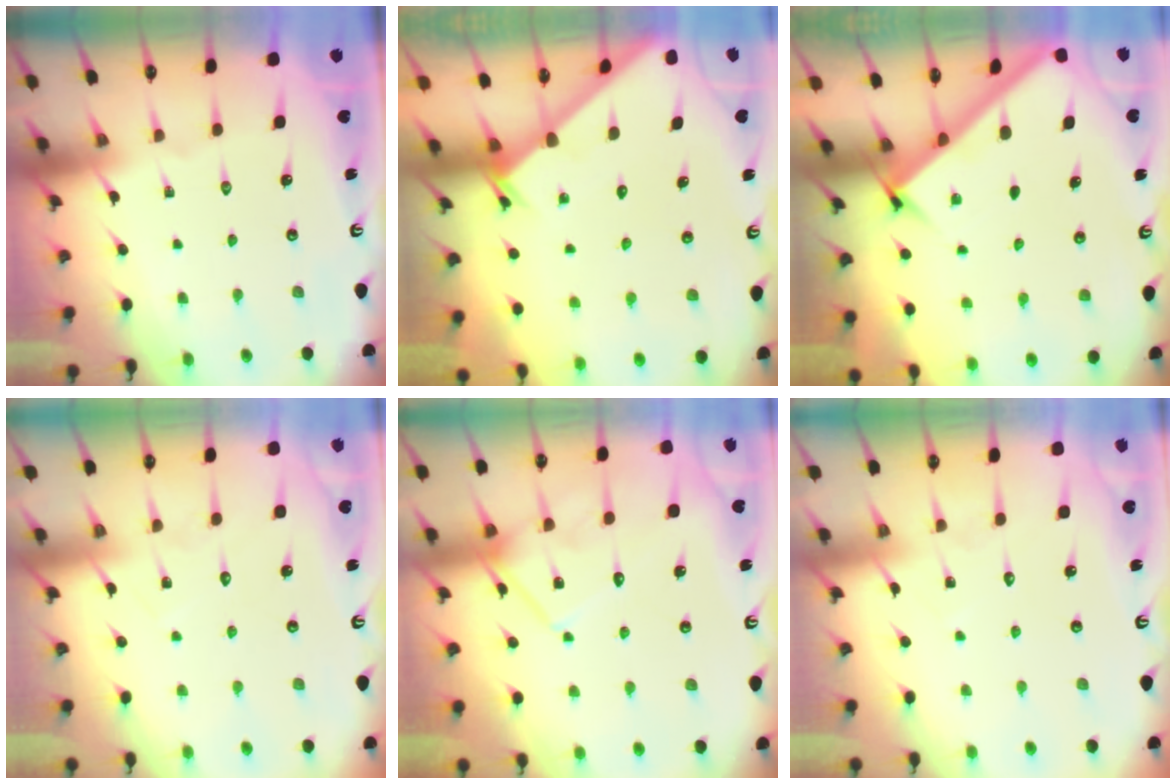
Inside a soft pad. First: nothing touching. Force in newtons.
{"total": 1.9, "press": 1.9, "slide": 0.1}
{"total": 2.5, "press": 2.5, "slide": 0.3}
{"total": 5.5, "press": 5.5, "slide": 0.3}
{"total": 13.9, "press": 13.8, "slide": 0.9}
{"total": 5.2, "press": 5.2, "slide": 0.4}